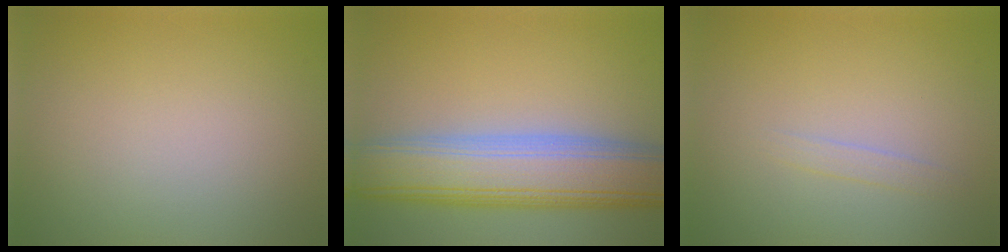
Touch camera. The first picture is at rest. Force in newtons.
{"total": 9.8, "press": 9.8, "slide": 0.6}
{"total": 0.9, "press": 0.9, "slide": 0.1}